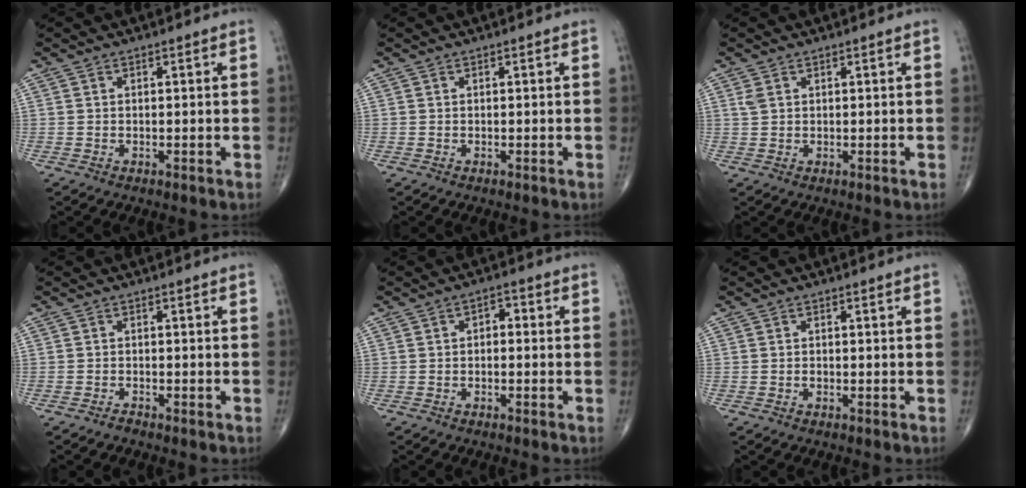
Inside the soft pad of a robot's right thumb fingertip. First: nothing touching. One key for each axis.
{"total": 0.0}
{"total": 1.3, "fx": 0.7, "fy": 0.8, "fz": 0.8, "tx": -0.020, "ty": 0.006, "tz": 0.018}
{"total": 0.8, "fx": -0.8, "fy": 0.1, "fz": 0.1, "tx": -0.003, "ty": 0.002, "tz": -0.016}
{"total": 2.4, "fx": -0.1, "fy": 1.5, "fz": 1.8, "tx": -0.014, "ty": 0.011, "tz": -0.011}
{"total": 0.6, "fx": -0.3, "fy": 0.4, "fz": 0.4, "tx": -0.008, "ty": 0.001, "tz": -0.006}